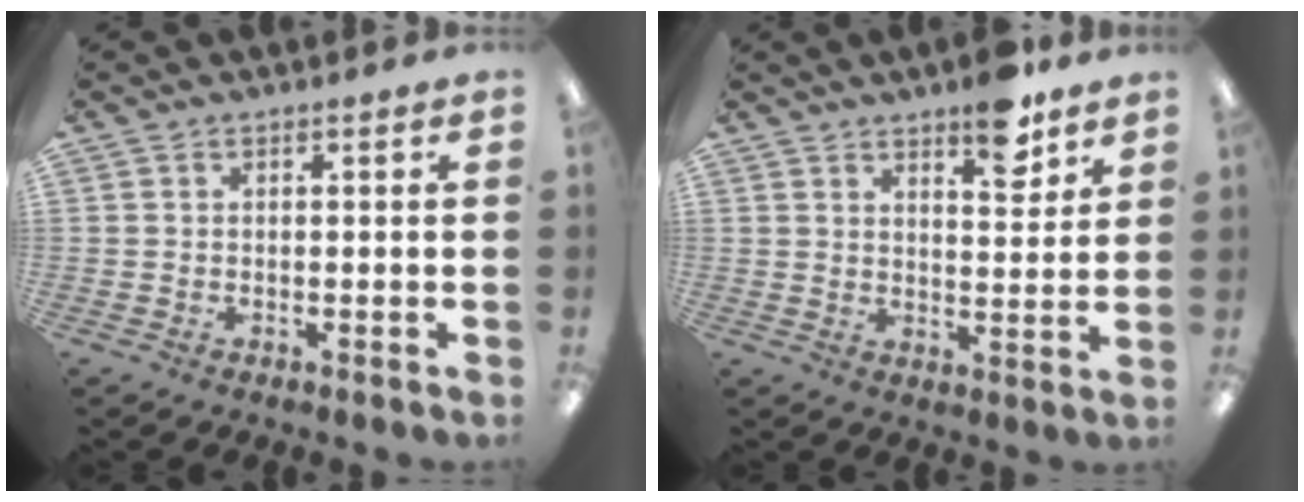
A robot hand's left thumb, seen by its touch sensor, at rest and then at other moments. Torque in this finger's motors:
{"motor_torque": [1.27, 0.79, 0.79, -0.72, 0.05]}